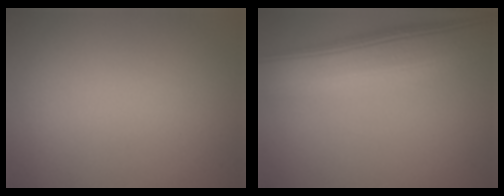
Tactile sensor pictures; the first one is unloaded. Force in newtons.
{"total": 9.3, "press": 9.3, "slide": 0.7}